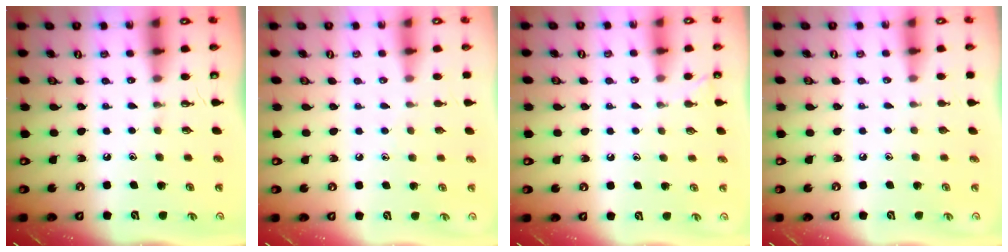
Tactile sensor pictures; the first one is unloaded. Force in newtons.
{"total": 4.3, "press": 4.3, "slide": 0.4}
{"total": 3.0, "press": 3.0, "slide": 0.3}
{"total": 0.0}